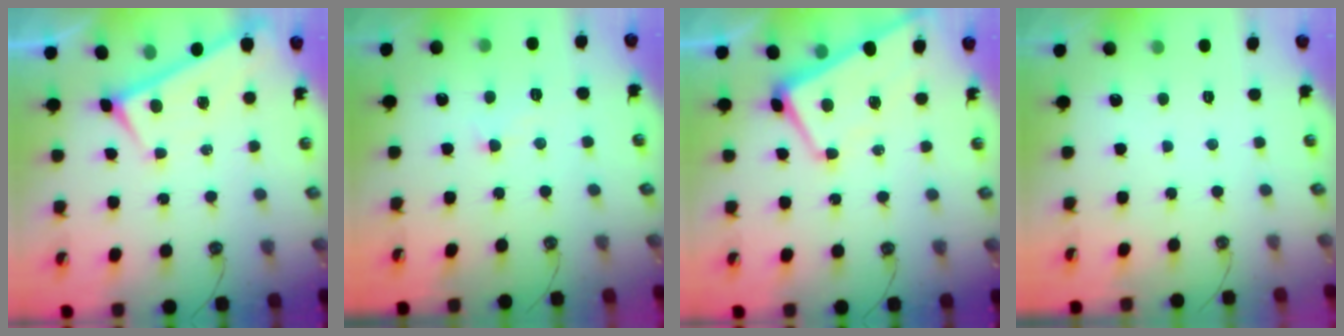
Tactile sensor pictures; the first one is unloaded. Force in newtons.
{"total": 2.6, "press": 2.6, "slide": 0.5}
{"total": 1.2, "press": 1.0, "slide": 0.7}
{"total": 0.0}